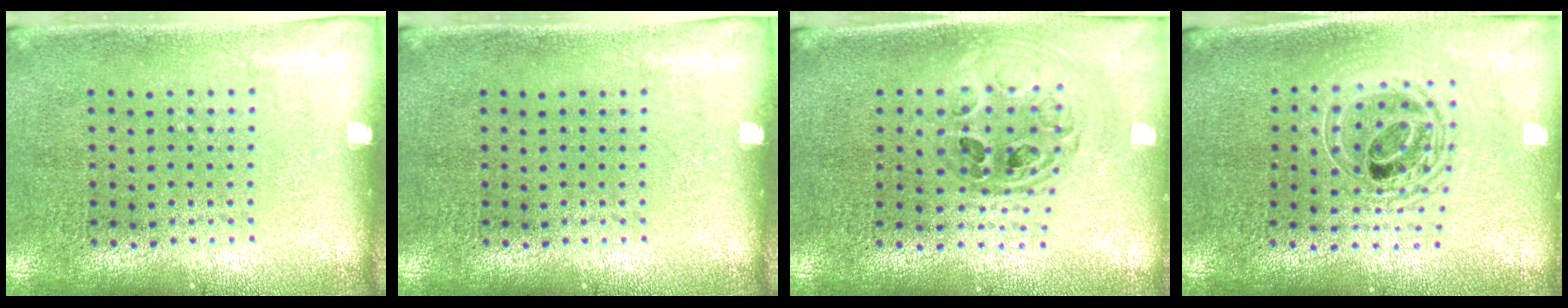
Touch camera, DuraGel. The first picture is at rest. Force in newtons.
{"total": 0.0}
{"total": 0.9, "press": 0.9, "slide": 0.2}
{"total": 2.1, "press": 1.6, "slide": 1.3}